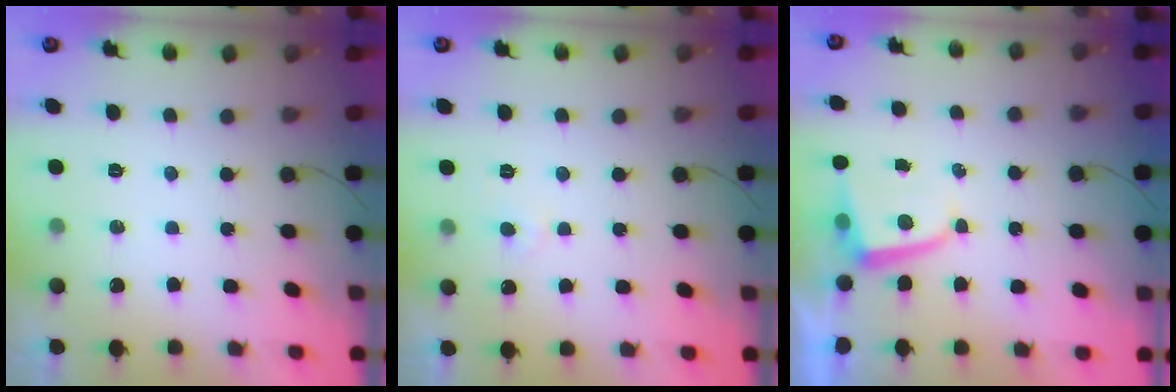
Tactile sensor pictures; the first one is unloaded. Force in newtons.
{"total": 3.2, "press": 3.2, "slide": 0.3}
{"total": 2.6, "press": 2.6, "slide": 0.4}